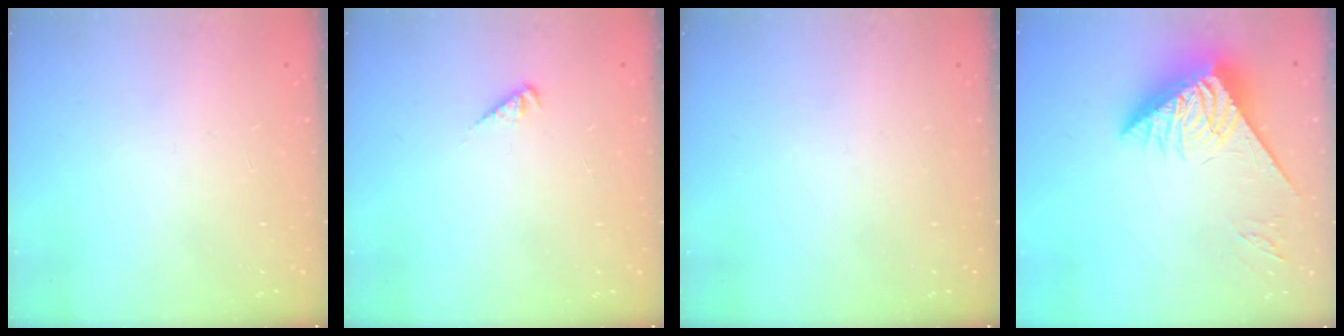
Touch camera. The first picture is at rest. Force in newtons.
{"total": 2.5, "press": 2.4, "slide": 0.6}
{"total": 0.0}
{"total": 8.0, "press": 7.5, "slide": 3.0}